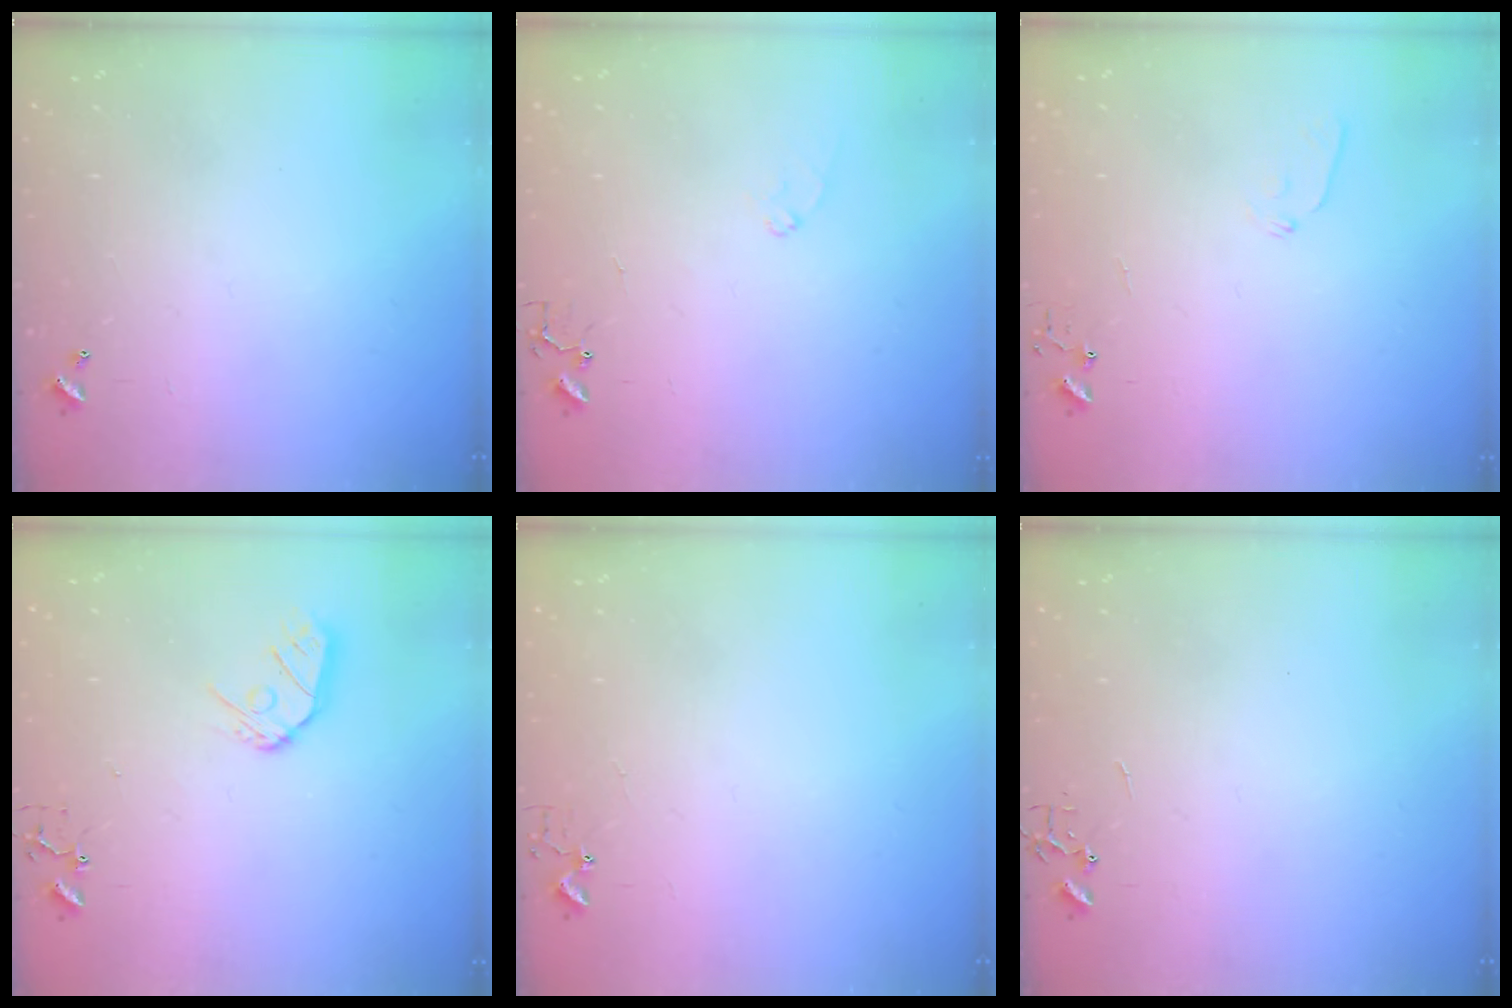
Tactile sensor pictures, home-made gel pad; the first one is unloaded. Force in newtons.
{"total": 7.5, "press": 7.5, "slide": 0.7}
{"total": 5.6, "press": 5.6, "slide": 0.6}
{"total": 9.1, "press": 9.1, "slide": 0.9}
{"total": 2.7, "press": 2.7, "slide": 0.2}
{"total": 0.0}